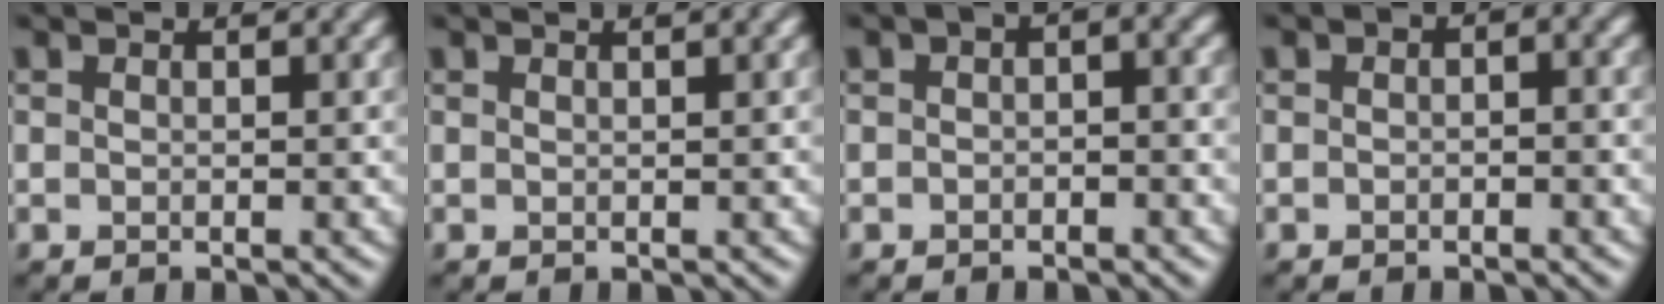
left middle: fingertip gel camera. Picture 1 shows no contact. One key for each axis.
{"total": 2.4, "fx": 1.5, "fy": 0.8, "fz": 1.6, "tx": -0.004, "ty": 0.013, "tz": 0.002}
{"total": 3.9, "fx": 1.2, "fy": 1.7, "fz": 3.3, "tx": -0.036, "ty": 0.017, "tz": 0.009}
{"total": 2.9, "fx": 0.9, "fy": 1.5, "fz": 2.4, "tx": -0.026, "ty": 0.018, "tz": 0.003}